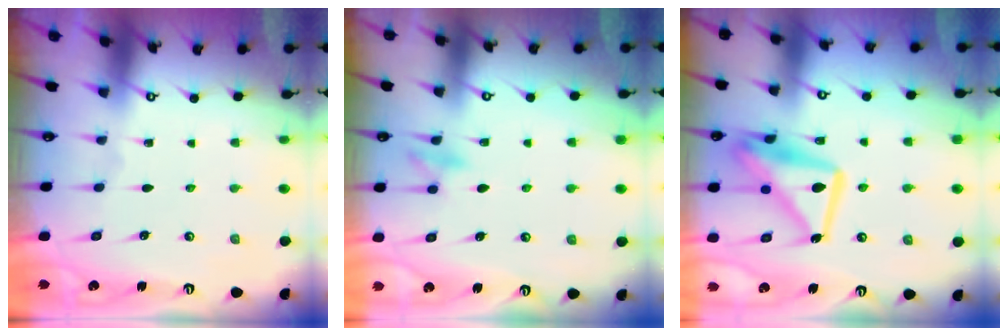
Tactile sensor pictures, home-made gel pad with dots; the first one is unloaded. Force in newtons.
{"total": 8.9, "press": 8.9, "slide": 0.9}
{"total": 16.5, "press": 16.4, "slide": 1.4}